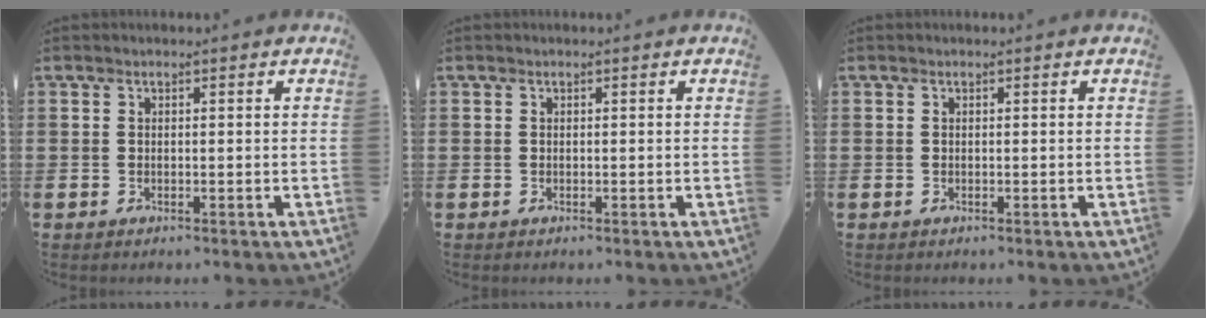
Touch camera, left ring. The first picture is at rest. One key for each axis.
{"total": 0.0}
{"total": 0.0}